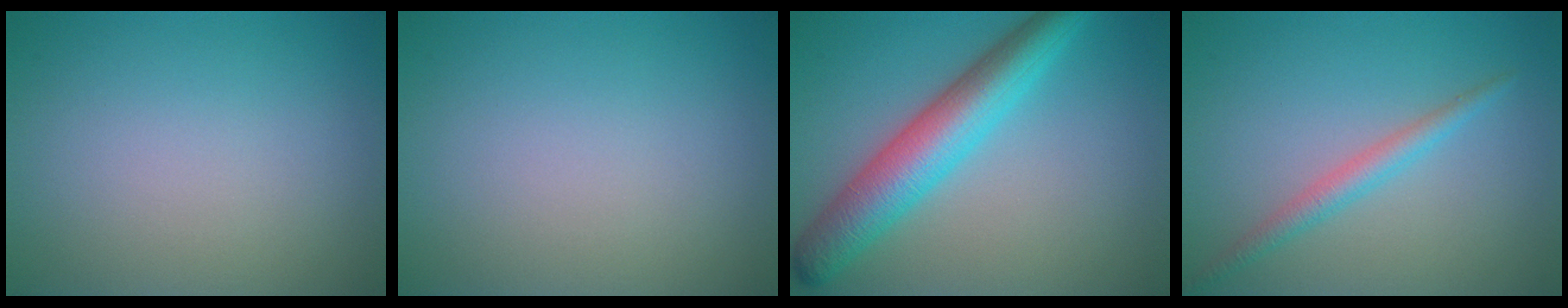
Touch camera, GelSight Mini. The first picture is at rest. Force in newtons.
{"total": 0.0}
{"total": 6.7, "press": 6.7, "slide": 0.0}
{"total": 2.0, "press": 2.0, "slide": 0.1}